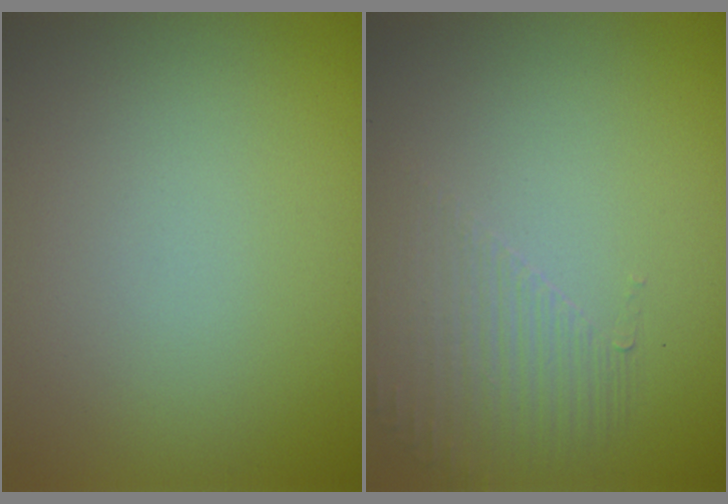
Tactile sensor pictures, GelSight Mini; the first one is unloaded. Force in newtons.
{"total": 1.6, "press": 0.7, "slide": 1.4}